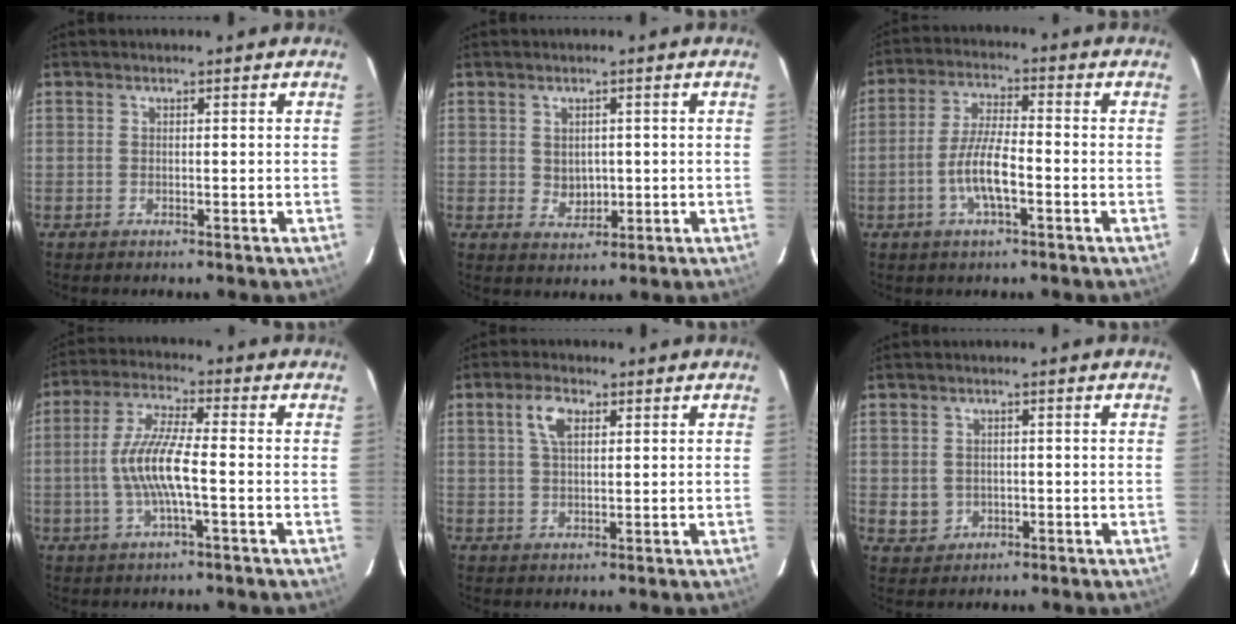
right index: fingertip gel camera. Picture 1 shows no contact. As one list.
[{"total": 3.3, "force": [0.3, 2.9, 1.5], "torque": [-0.025, 0.002, 0.012]}, {"total": 7.9, "force": [-2.9, 1.9, 7.1], "torque": [-0.144, 0.004, -0.054]}, {"total": 9.5, "force": [-1.8, 1.2, 9.2], "torque": [-0.192, 0.002, -0.035]}, {"total": 4.7, "force": [1.9, 2.3, 3.7], "torque": [-0.070, 0.011, 0.036]}, {"total": 3.9, "force": [-0.3, 3.7, 1.1], "torque": [-0.027, 0.005, 0.007]}]